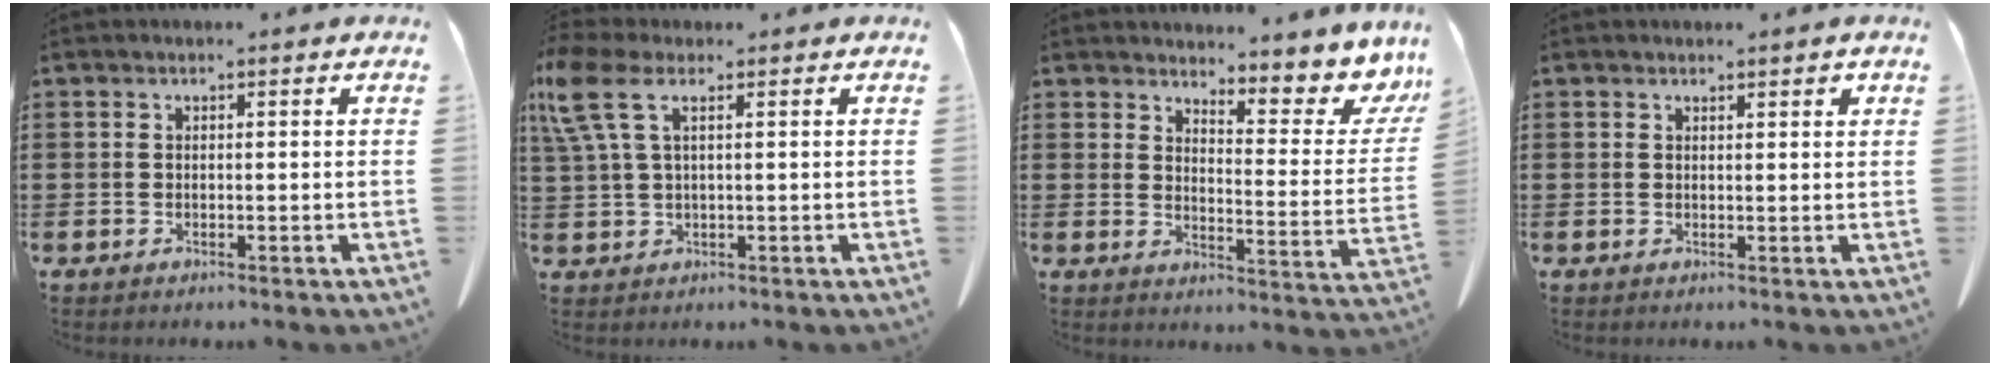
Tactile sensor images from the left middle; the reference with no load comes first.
{"total": 5.1, "force": [2.0, 2.0, 4.2], "torque": [-0.121, -0.005, 0.027]}
{"total": 6.6, "force": [6.0, 1.2, 2.6], "torque": [-0.045, -0.051, 0.098]}
{"total": 1.2, "force": [1.1, 0.1, 0.4], "torque": [-0.009, 0.000, 0.020]}